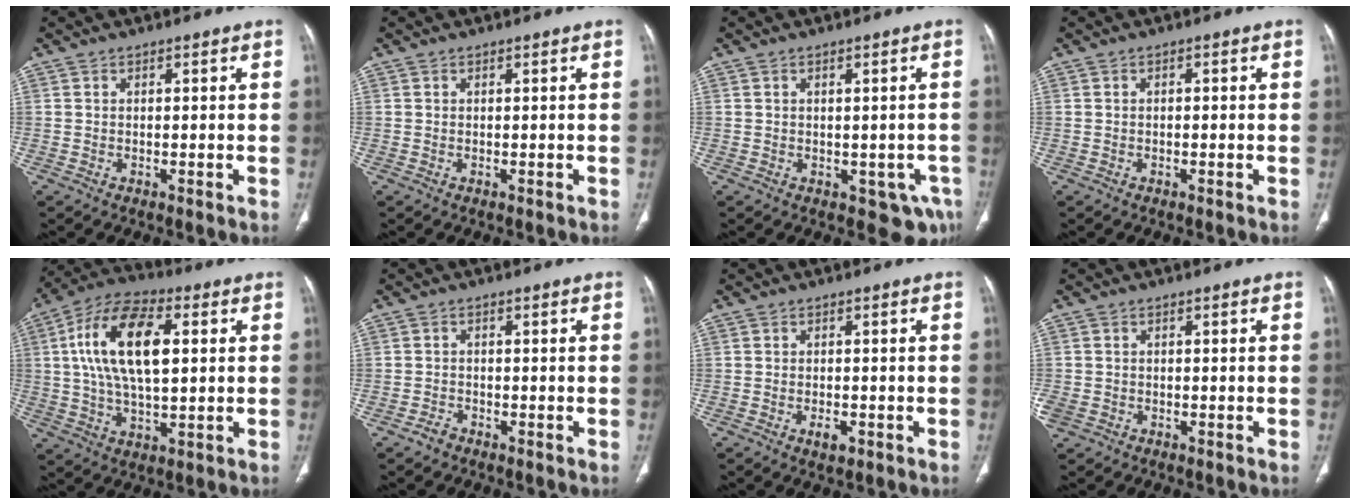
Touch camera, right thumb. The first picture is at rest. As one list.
[{"total": 0.0}, {"total": 4.7, "force": [-1.5, 3.1, 3.2], "torque": [-0.013, 0.002, -0.009]}, {"total": 0.7, "force": [-0.1, 0.4, 0.6], "torque": [-0.009, 0.003, -0.001]}, {"total": 17.7, "force": [3.4, 8.6, 15.1], "torque": [-0.278, 0.013, 0.057]}, {"total": 1.8, "force": [-1.4, 1.1, 0.4], "torque": [-0.011, 0.008, -0.026]}, {"total": 2.6, "force": [-1.2, 1.4, 1.9], "torque": [-0.030, 0.003, -0.015]}, {"total": 2.5, "force": [-0.9, 2.1, 1.0], "torque": [-0.024, 0.006, -0.014]}]